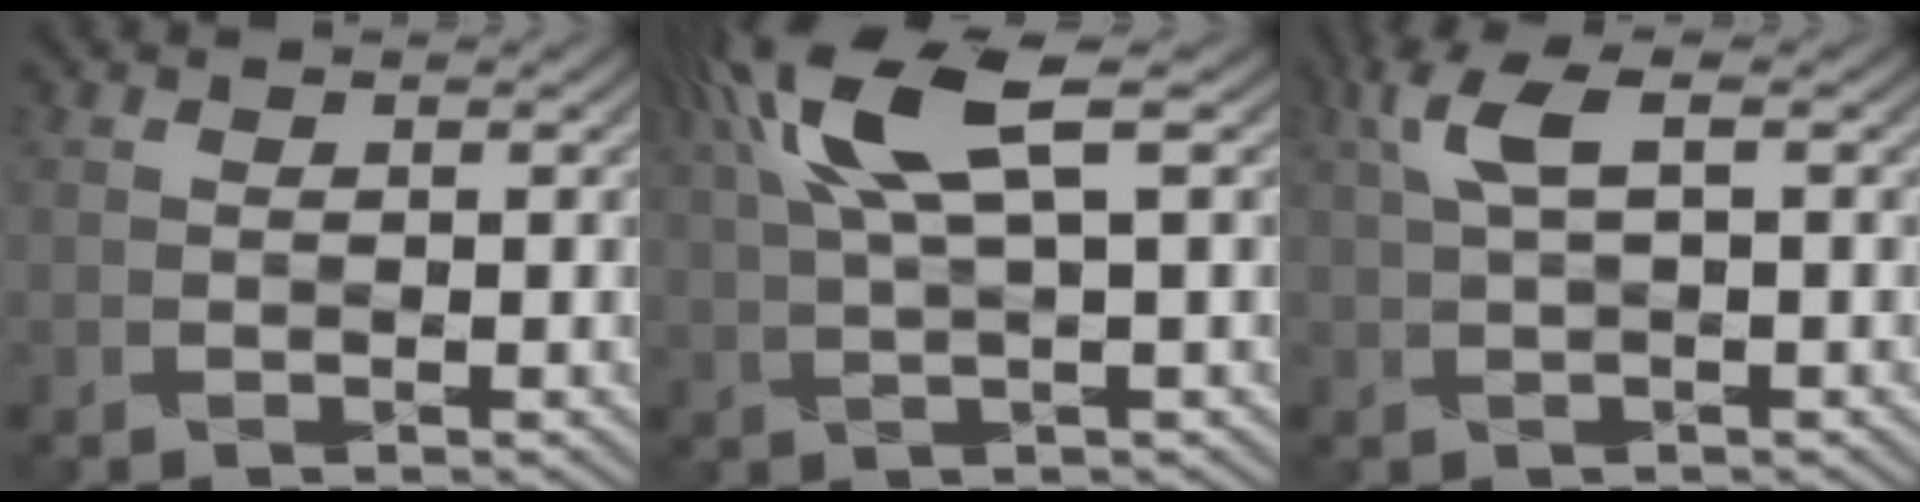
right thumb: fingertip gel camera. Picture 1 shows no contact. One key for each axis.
{"total": 9.1, "fx": 3.5, "fy": 2.0, "fz": 8.2, "tx": -0.159, "ty": 0.025, "tz": 0.070}
{"total": 3.8, "fx": 1.2, "fy": 0.9, "fz": 3.5, "tx": -0.076, "ty": 0.010, "tz": 0.027}